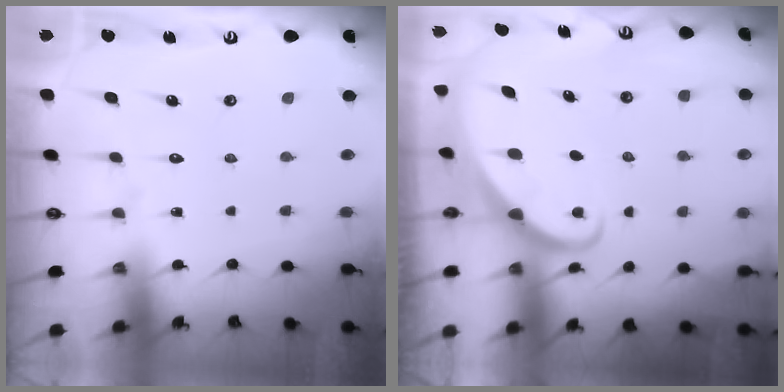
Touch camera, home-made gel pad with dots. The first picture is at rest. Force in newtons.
{"total": 2.1, "press": 2.1, "slide": 0.2}